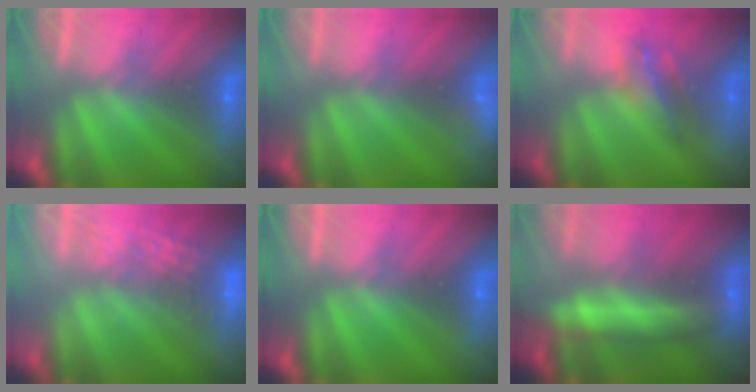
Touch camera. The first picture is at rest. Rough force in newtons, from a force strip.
{"total": 2.9}
{"total": 2.9}
{"total": 9.1}
{"total": 0.0}
{"total": 8.8}